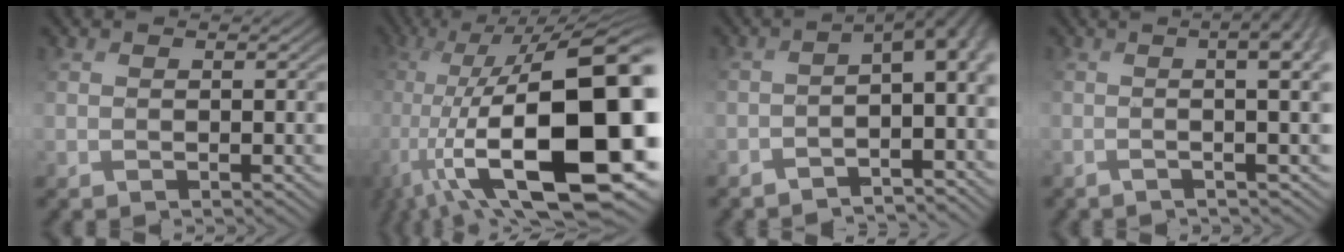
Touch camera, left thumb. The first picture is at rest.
{"total": 20.3, "force": [-5.5, 9.3, 17.2], "torque": [-0.317, -0.025, -0.089]}
{"total": 7.8, "force": [-2.9, 2.6, 6.8], "torque": [-0.070, -0.005, -0.041]}
{"total": 9.8, "force": [0.2, 2.7, 9.4], "torque": [-0.098, 0.016, 0.004]}